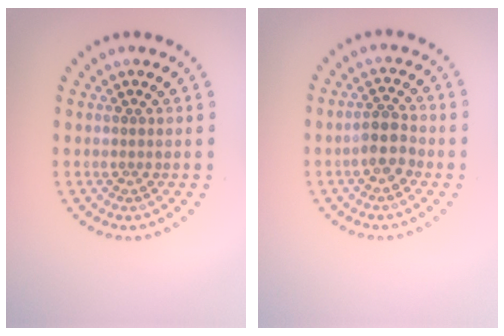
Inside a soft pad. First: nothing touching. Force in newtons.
{"total": 2.4, "press": 2.3, "slide": 0.9}